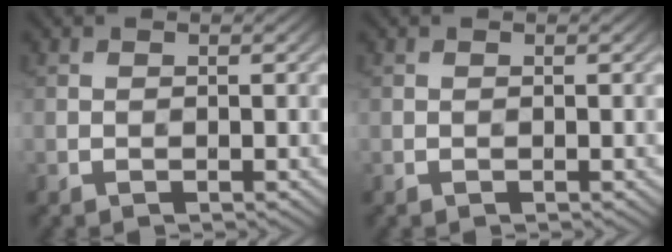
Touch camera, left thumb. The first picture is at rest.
{"total": 0.0}